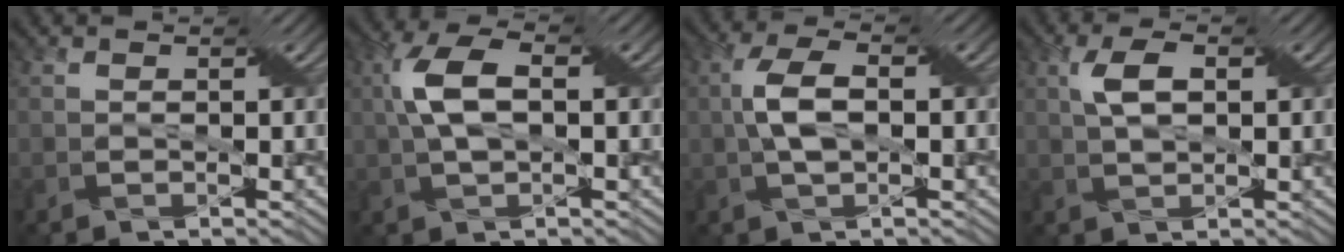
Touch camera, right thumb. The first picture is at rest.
{"total": 6.8, "force": [1.0, 3.1, 5.9], "torque": [-0.136, 0.016, 0.013]}
{"total": 5.0, "force": [0.1, 2.2, 4.5], "torque": [-0.103, 0.007, -0.001]}
{"total": 4.5, "force": [1.3, 2.0, 3.8], "torque": [-0.081, 0.009, 0.024]}